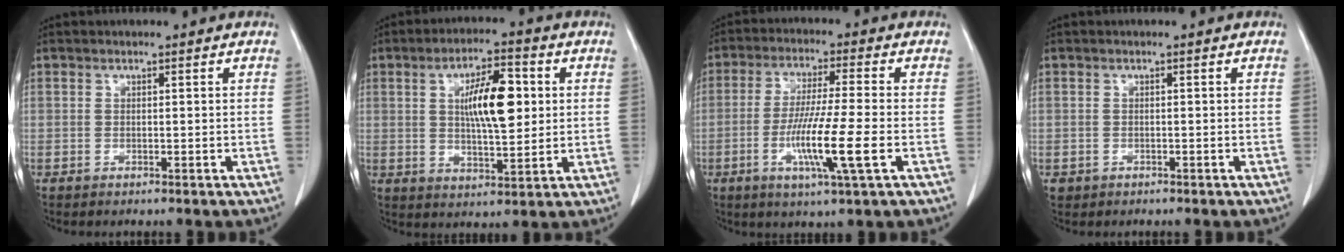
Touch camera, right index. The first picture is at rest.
{"total": 10.3, "force": [1.9, 3.0, 9.7], "torque": [-0.166, 0.009, 0.033]}
{"total": 9.5, "force": [-2.6, -0.5, 9.2], "torque": [-0.176, -0.017, -0.048]}
{"total": 1.1, "force": [-0.5, 1.0, 0.1], "torque": [-0.006, 0.004, -0.003]}